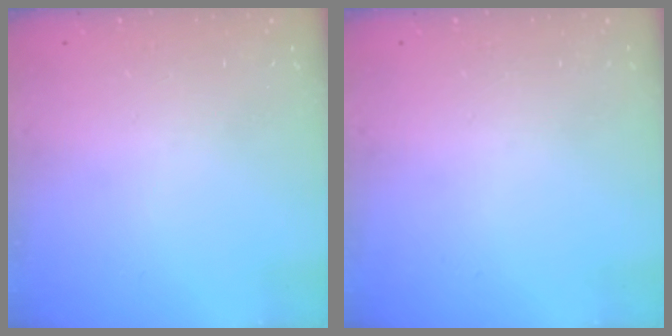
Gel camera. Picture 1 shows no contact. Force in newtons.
{"total": 0.0}